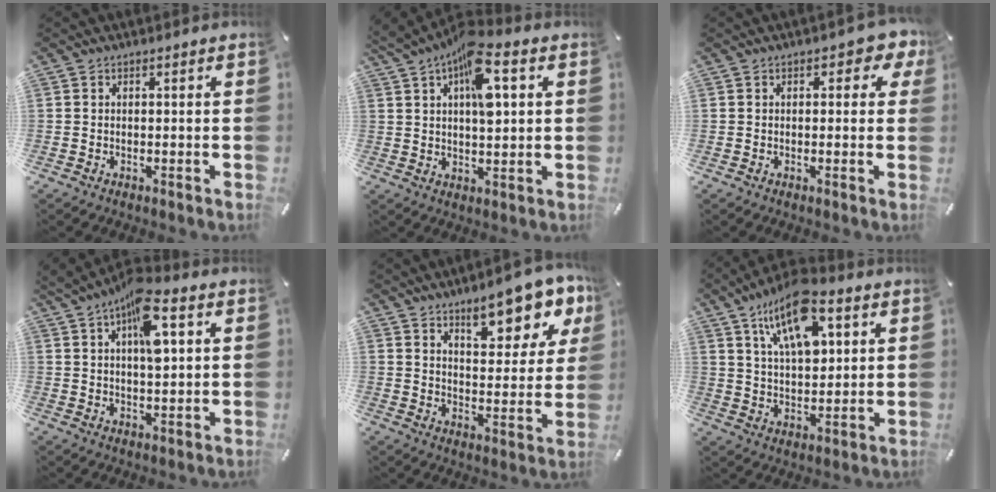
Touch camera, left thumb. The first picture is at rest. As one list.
[{"total": 11.3, "force": [4.5, 4.8, 9.1], "torque": [-0.139, -0.012, 0.075]}, {"total": 3.5, "force": [1.0, 2.1, 2.6], "torque": [-0.031, 0.002, 0.012]}, {"total": 10.4, "force": [4.4, 4.0, 8.5], "torque": [-0.136, -0.011, 0.074]}, {"total": 12.5, "force": [9.4, 4.9, 6.7], "torque": [-0.079, -0.061, 0.162]}, {"total": 15.0, "force": [7.8, 7.5, 10.4], "torque": [-0.181, -0.022, 0.134]}]